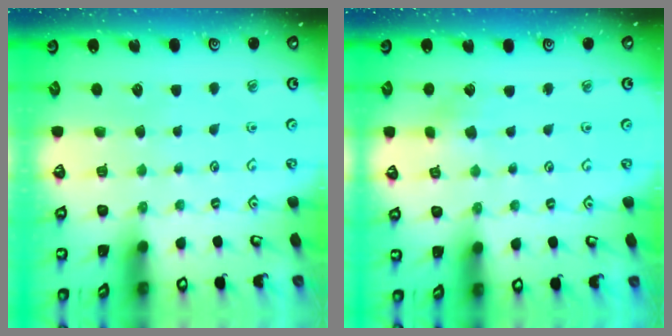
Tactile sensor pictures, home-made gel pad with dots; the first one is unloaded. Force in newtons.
{"total": 2.5, "press": 2.4, "slide": 0.5}